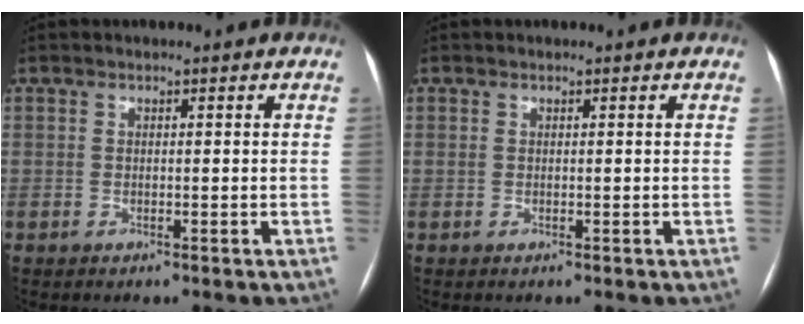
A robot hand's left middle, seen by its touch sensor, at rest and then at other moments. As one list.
[{"total": 0.0}]